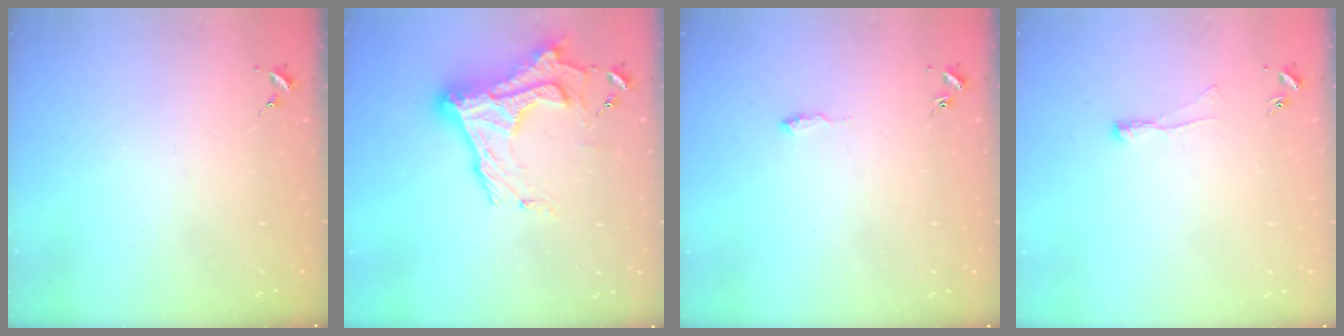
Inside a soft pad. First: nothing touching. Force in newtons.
{"total": 21.6, "press": 21.5, "slide": 1.9}
{"total": 4.1, "press": 4.1, "slide": 0.6}
{"total": 4.5, "press": 4.4, "slide": 0.8}